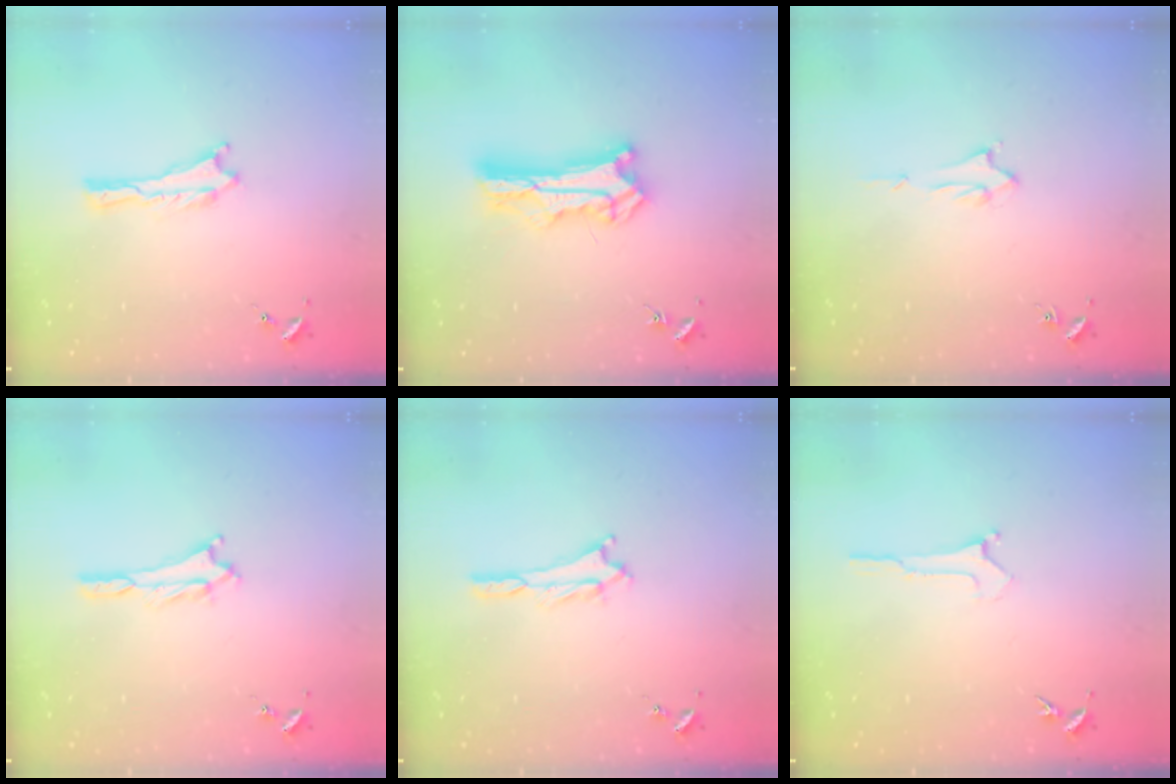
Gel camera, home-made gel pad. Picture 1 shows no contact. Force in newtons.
{"total": 10.7, "press": 10.6, "slide": 1.0}
{"total": 1.4, "press": 1.4, "slide": 0.2}
{"total": 1.8, "press": 1.8, "slide": 0.1}
{"total": 1.8, "press": 1.8, "slide": 0.1}
{"total": 0.0}